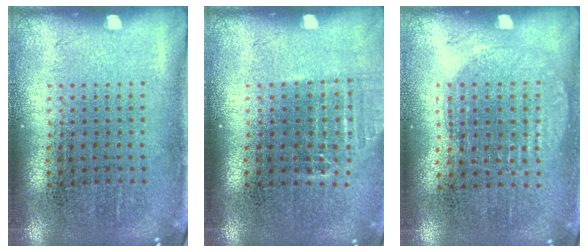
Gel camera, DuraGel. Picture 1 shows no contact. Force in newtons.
{"total": 1.0, "press": 0.9, "slide": 0.5}
{"total": 1.0, "press": 0.9, "slide": 0.4}